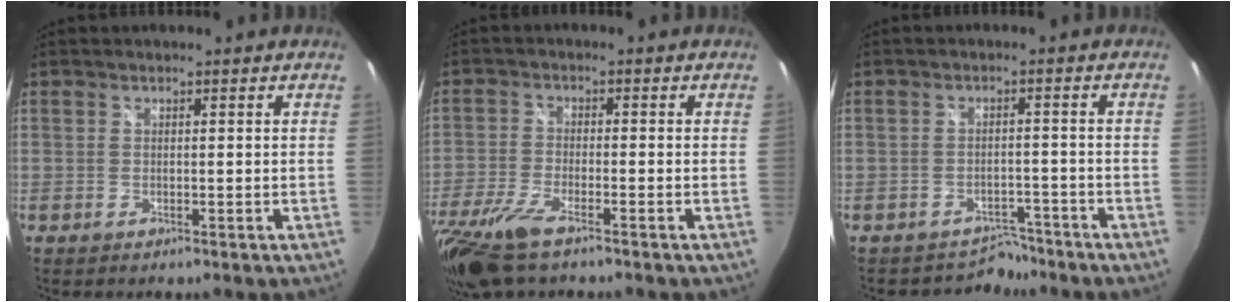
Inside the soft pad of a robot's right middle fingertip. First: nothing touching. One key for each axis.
{"total": 11.6, "fx": -8.1, "fy": 3.4, "fz": 7.6, "tx": -0.181, "ty": -0.044, "tz": -0.158}
{"total": 4.1, "fx": -3.5, "fy": 2.0, "fz": -0.7, "tx": 0.014, "ty": 0.018, "tz": -0.051}